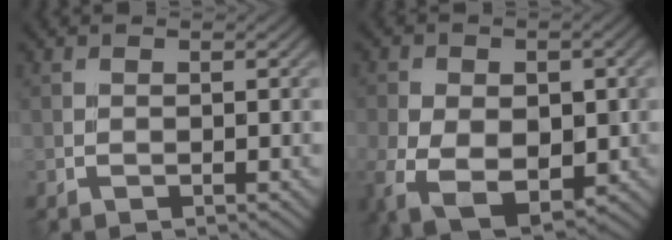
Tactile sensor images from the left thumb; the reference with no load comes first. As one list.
[{"total": 11.5, "force": [-3.0, 7.6, 8.2], "torque": [-0.161, -0.039, -0.028]}]